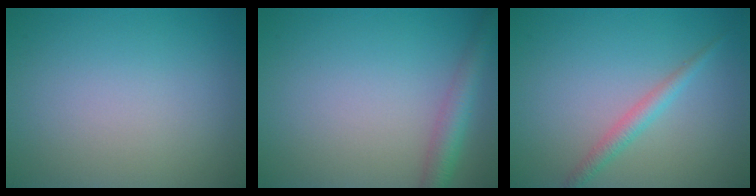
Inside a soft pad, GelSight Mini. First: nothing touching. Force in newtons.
{"total": 3.0, "press": 3.0, "slide": 0.1}
{"total": 1.9, "press": 1.9, "slide": 0.1}